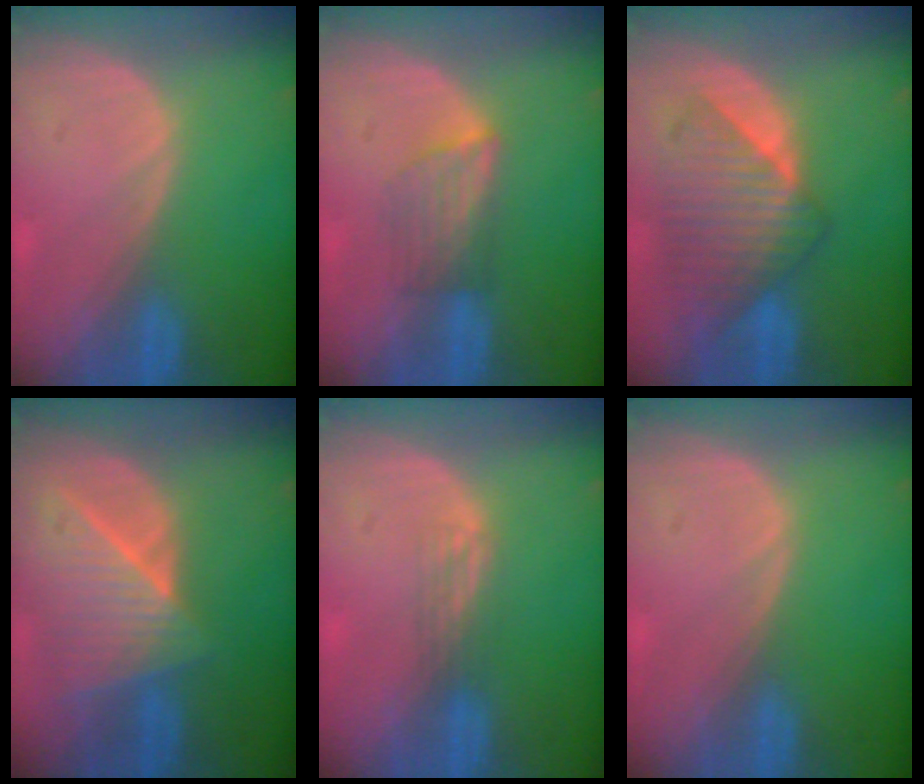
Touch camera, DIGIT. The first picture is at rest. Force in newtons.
{"total": 4.1, "press": 3.8, "slide": 1.3}
{"total": 8.6, "press": 8.2, "slide": 2.6}
{"total": 8.3, "press": 7.5, "slide": 3.5}
{"total": 2.1, "press": 1.6, "slide": 1.3}
{"total": 0.0}